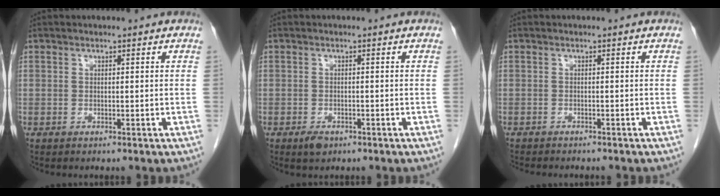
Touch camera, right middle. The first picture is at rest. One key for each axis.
{"total": 1.9, "fx": -1.2, "fy": 1.0, "fz": 1.1, "tx": -0.022, "ty": 0.000, "tz": -0.015}
{"total": 6.1, "fx": -5.4, "fy": 1.3, "fz": 2.5, "tx": -0.035, "ty": -0.009, "tz": -0.073}